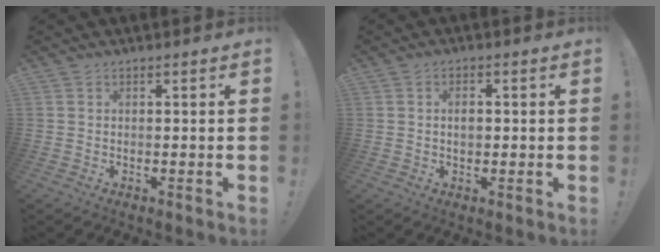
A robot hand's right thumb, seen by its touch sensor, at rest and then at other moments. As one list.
[{"total": 2.7, "force": [-0.2, 1.8, 2.0], "torque": [-0.023, 0.002, -0.008]}]